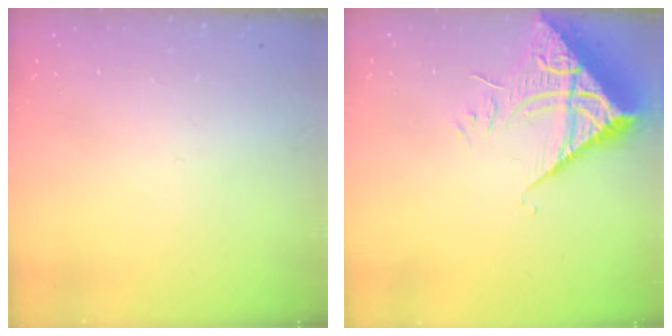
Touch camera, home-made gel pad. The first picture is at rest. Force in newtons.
{"total": 9.3, "press": 9.2, "slide": 1.2}